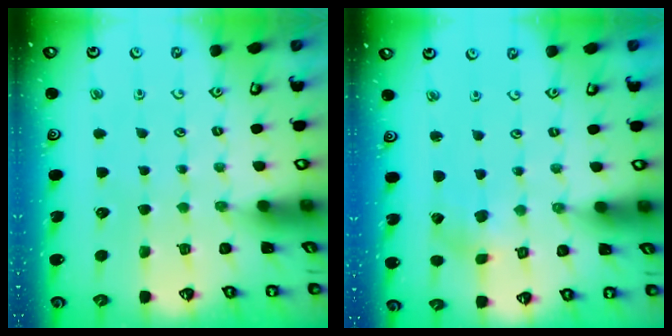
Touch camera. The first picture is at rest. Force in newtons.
{"total": 1.2, "press": 1.2, "slide": 0.2}